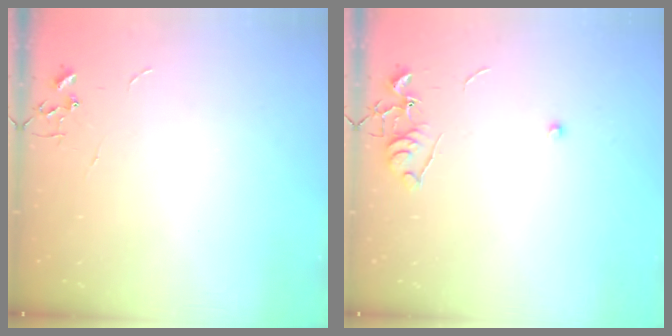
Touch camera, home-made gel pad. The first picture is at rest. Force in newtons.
{"total": 6.0, "press": 6.0, "slide": 0.7}